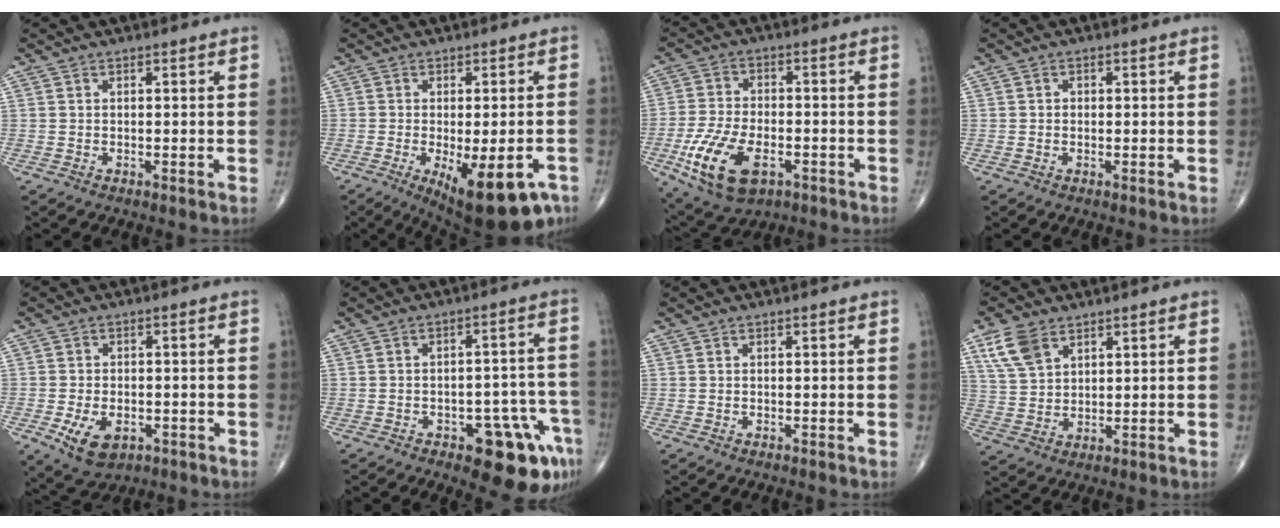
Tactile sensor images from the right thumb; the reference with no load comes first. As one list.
[{"total": 15.2, "force": [-7.3, 5.8, 12.0], "torque": [-0.131, 0.000, -0.090]}, {"total": 14.2, "force": [-5.4, 7.8, 10.6], "torque": [-0.204, 0.007, -0.090]}, {"total": 0.8, "force": [0.0, 0.7, 0.3], "torque": [0.000, 0.002, -0.002]}, {"total": 7.6, "force": [-2.8, 4.7, 5.3], "torque": [-0.084, 0.002, -0.037]}, {"total": 13.0, "force": [-6.6, 5.4, 9.8], "torque": [-0.084, 0.045, -0.075]}, {"total": 0.0}, {"total": 7.3, "force": [4.2, 4.3, 4.1], "torque": [-0.074, -0.011, 0.091]}]